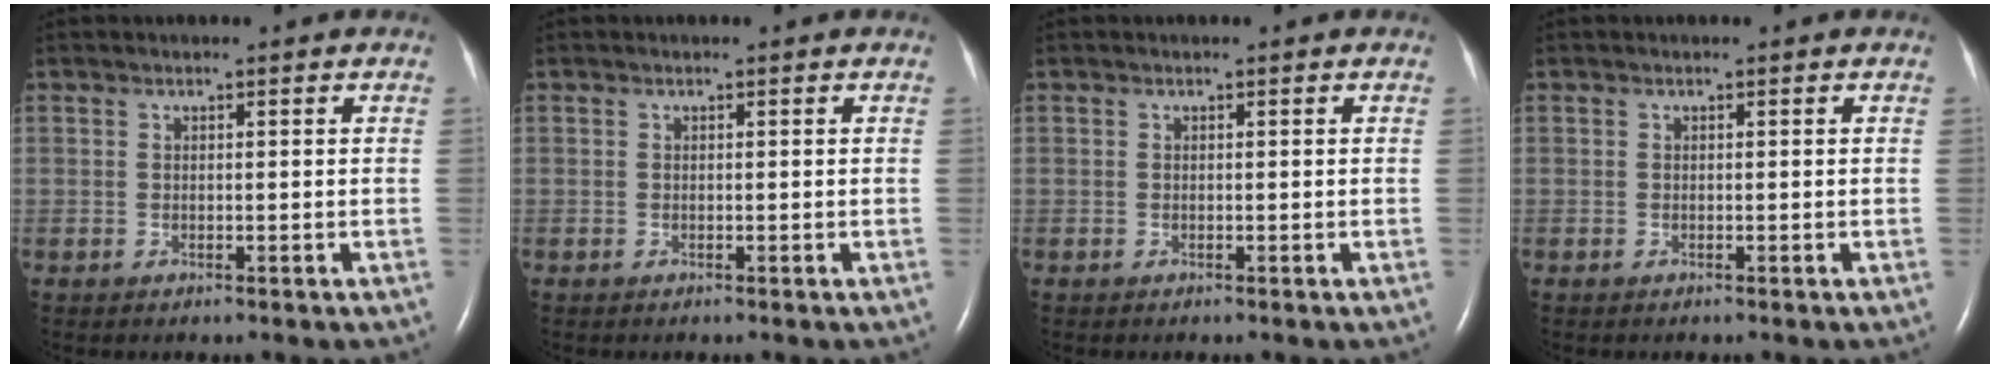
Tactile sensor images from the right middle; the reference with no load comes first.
{"total": 0.0}
{"total": 0.0}
{"total": 0.0}